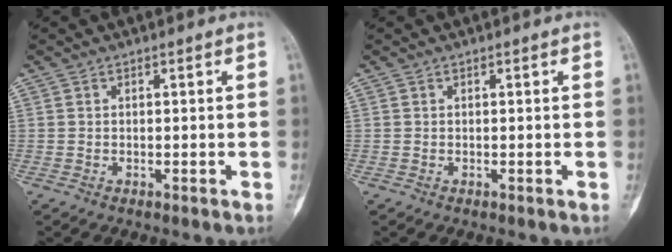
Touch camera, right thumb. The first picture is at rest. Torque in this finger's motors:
{"motor_torque": [0.30, -0.24, -0.29, -0.15, -0.07]}